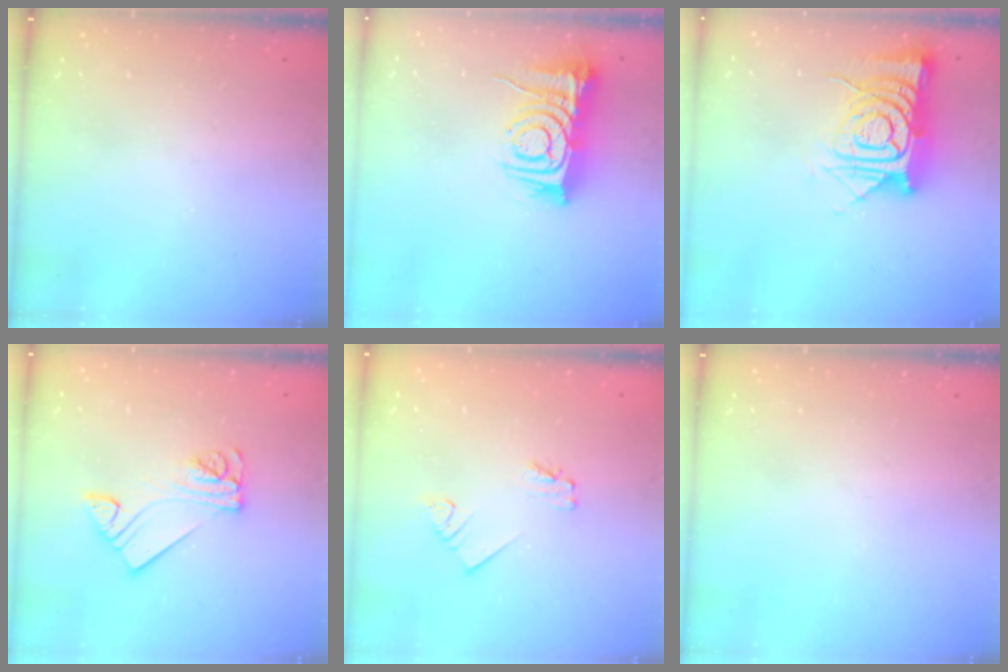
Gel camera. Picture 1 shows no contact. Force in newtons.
{"total": 10.2, "press": 10.2, "slide": 1.2}
{"total": 15.8, "press": 15.7, "slide": 1.4}
{"total": 9.7, "press": 9.7, "slide": 0.9}
{"total": 1.6, "press": 1.5, "slide": 0.2}
{"total": 0.0}